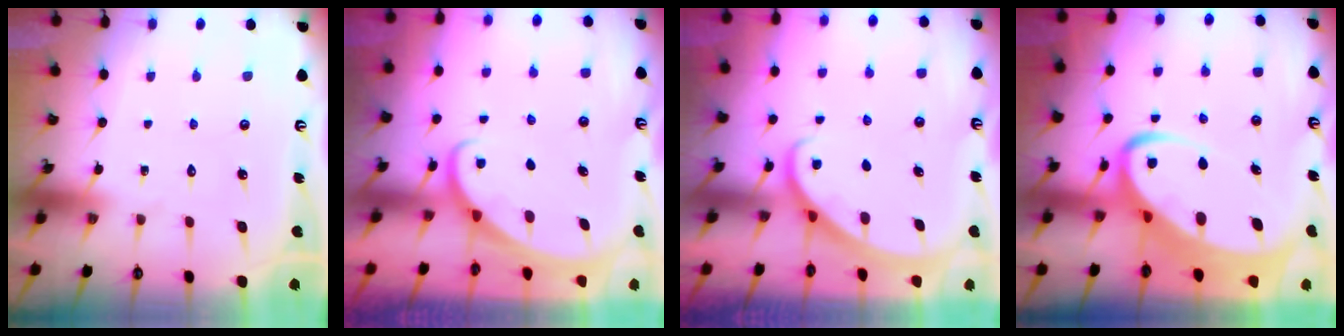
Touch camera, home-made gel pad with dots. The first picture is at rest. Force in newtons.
{"total": 1.5, "press": 1.5, "slide": 0.1}
{"total": 2.1, "press": 2.1, "slide": 0.2}
{"total": 7.4, "press": 7.3, "slide": 0.8}